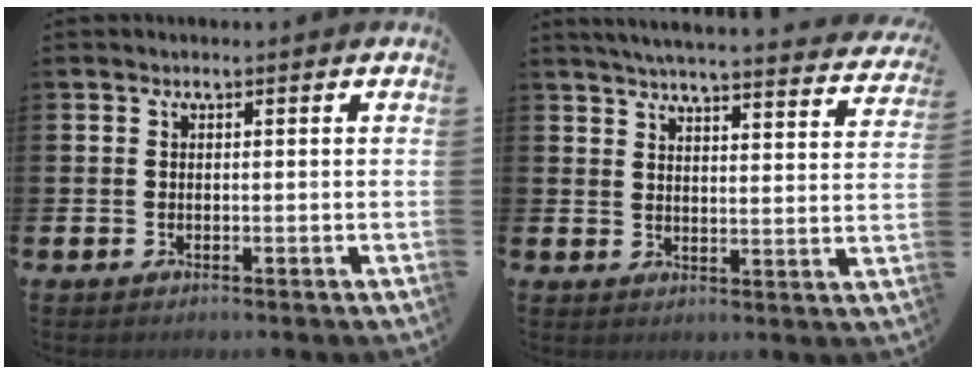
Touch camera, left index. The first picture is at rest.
{"total": 5.0, "force": [4.8, 0.0, 1.2], "torque": [-0.036, -0.037, 0.081]}